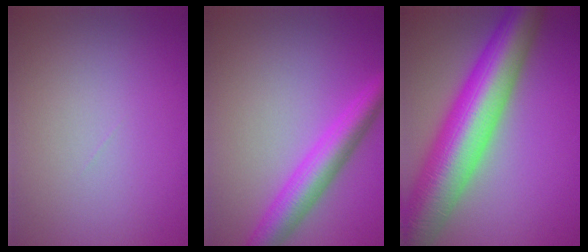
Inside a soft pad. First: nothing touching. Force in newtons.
{"total": 5.0, "press": 5.0, "slide": 0.2}
{"total": 13.1, "press": 13.1, "slide": 0.2}